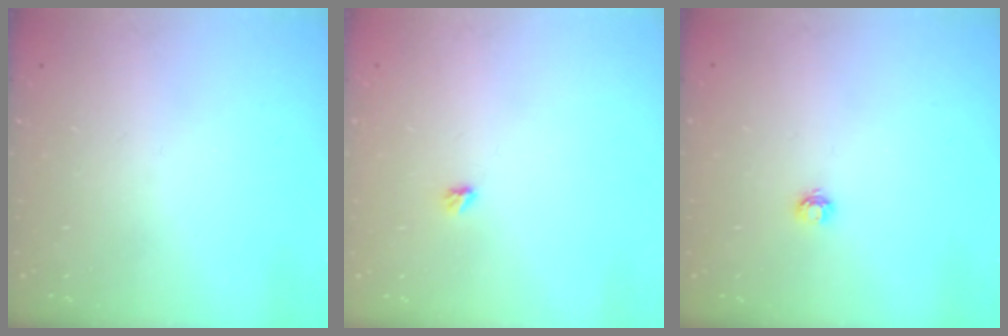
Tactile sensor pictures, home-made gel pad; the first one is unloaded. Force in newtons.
{"total": 2.9, "press": 2.9, "slide": 0.5}
{"total": 3.9, "press": 3.9, "slide": 0.5}